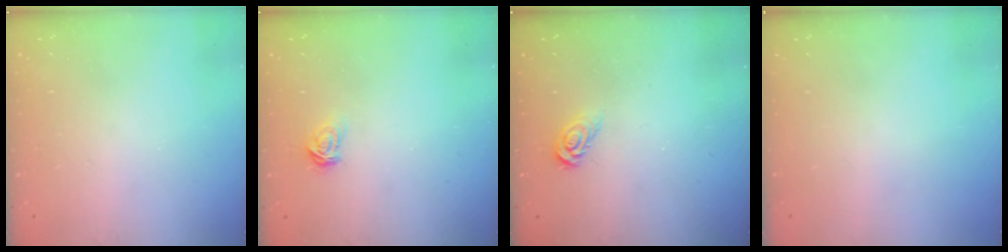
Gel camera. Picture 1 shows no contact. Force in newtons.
{"total": 3.0, "press": 3.0, "slide": 0.3}
{"total": 3.8, "press": 3.8, "slide": 0.4}
{"total": 0.0}